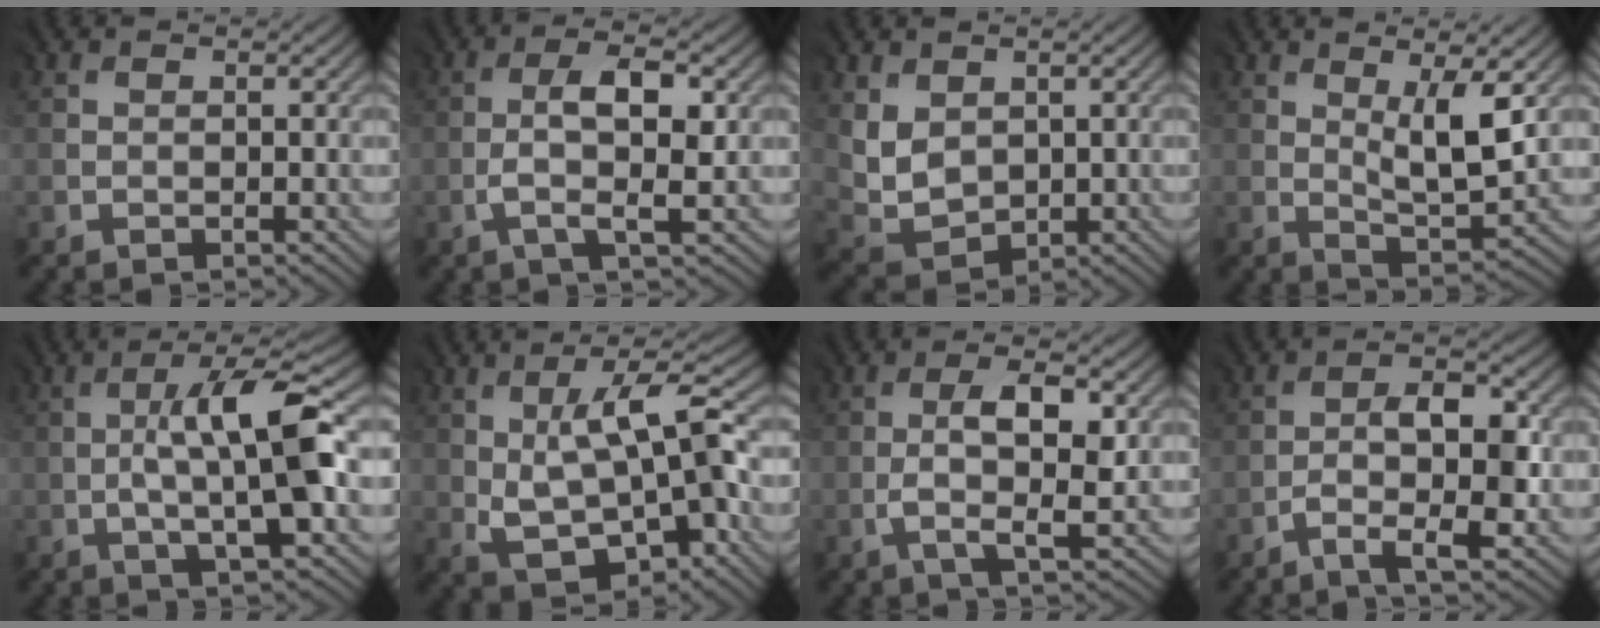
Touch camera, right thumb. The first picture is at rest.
{"total": 5.1, "force": [-0.3, 1.3, 4.9], "torque": [-0.095, 0.009, -0.009]}
{"total": 5.7, "force": [2.0, 4.3, 3.2], "torque": [-0.097, -0.012, 0.047]}
{"total": 6.5, "force": [1.8, 1.8, 6.0], "torque": [-0.106, -0.009, 0.037]}
{"total": 10.4, "force": [-0.4, 2.1, 10.2], "torque": [-0.158, 0.014, -0.008]}
{"total": 9.7, "force": [-0.1, 3.9, 8.9], "torque": [-0.162, -0.002, 0.005]}
{"total": 5.6, "force": [-0.1, 1.5, 5.4], "torque": [-0.101, 0.005, -0.005]}
{"total": 6.7, "force": [-2.7, 1.8, 5.8], "torque": [-0.094, 0.007, -0.050]}